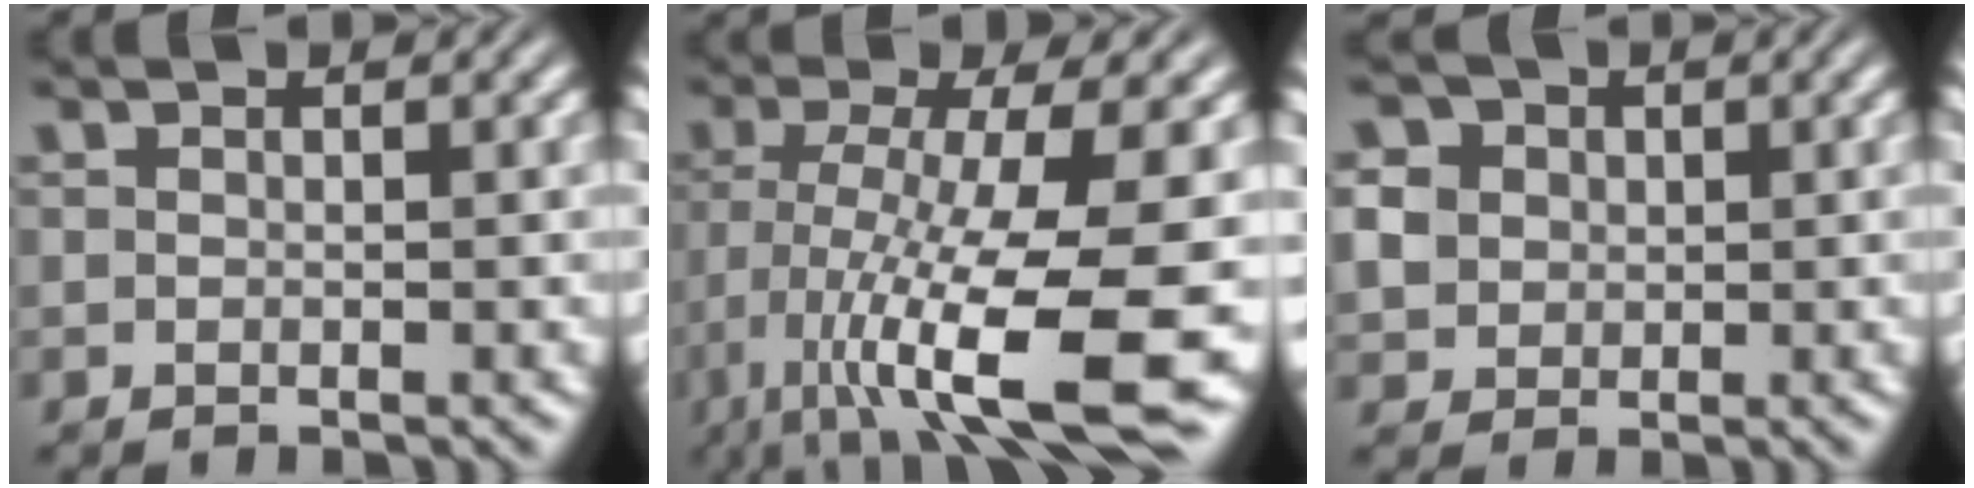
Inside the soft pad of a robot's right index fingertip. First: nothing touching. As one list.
[{"total": 10.2, "force": [-2.4, 2.7, 9.6], "torque": [-0.166, -0.039, -0.012]}, {"total": 4.3, "force": [1.2, 3.6, 2.0], "torque": [-0.045, -0.006, 0.026]}]